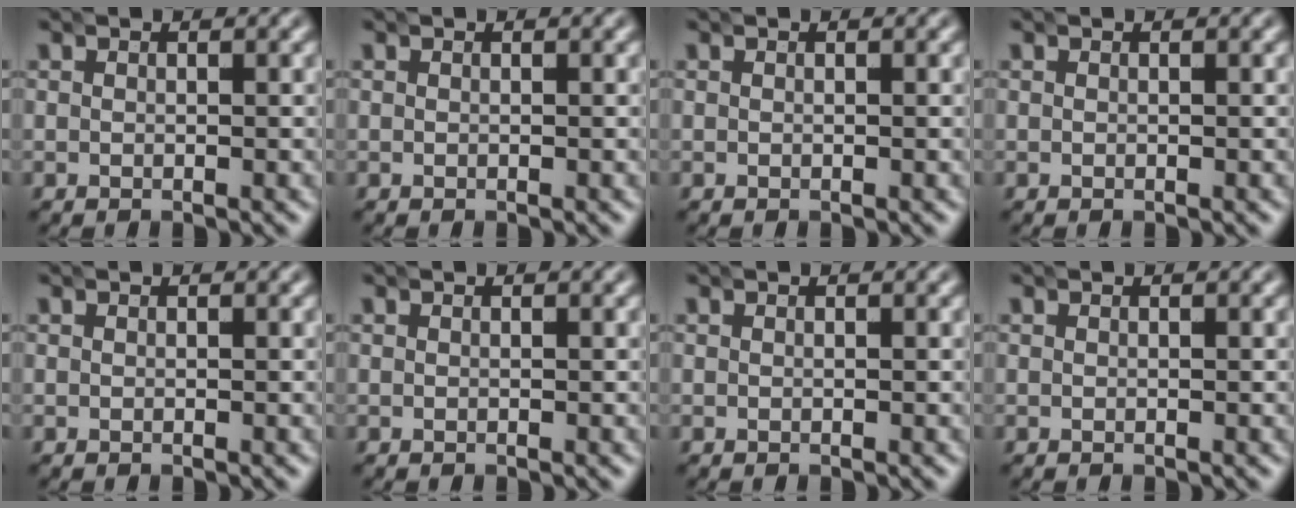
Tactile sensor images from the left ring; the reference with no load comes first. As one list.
[{"total": 0.0}, {"total": 0.0}, {"total": 0.0}, {"total": 0.0}, {"total": 0.0}, {"total": 0.0}, {"total": 0.0}]